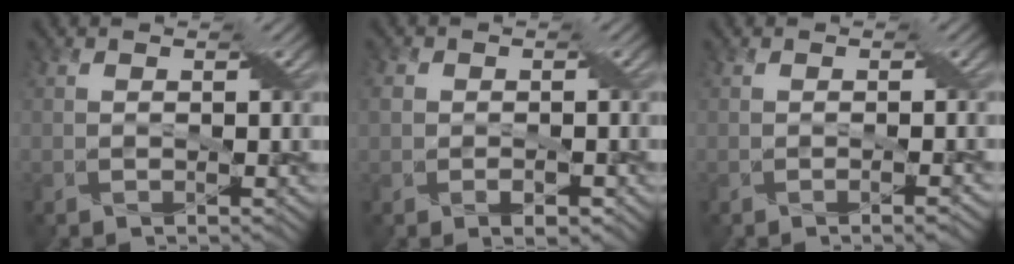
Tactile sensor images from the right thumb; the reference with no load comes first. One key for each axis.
{"total": 3.3, "fx": -0.6, "fy": 2.5, "fz": 2.1, "tx": -0.038, "ty": -0.008, "tz": -0.012}
{"total": 1.3, "fx": -0.4, "fy": 0.1, "fz": 1.2, "tx": -0.018, "ty": 0.003, "tz": -0.007}